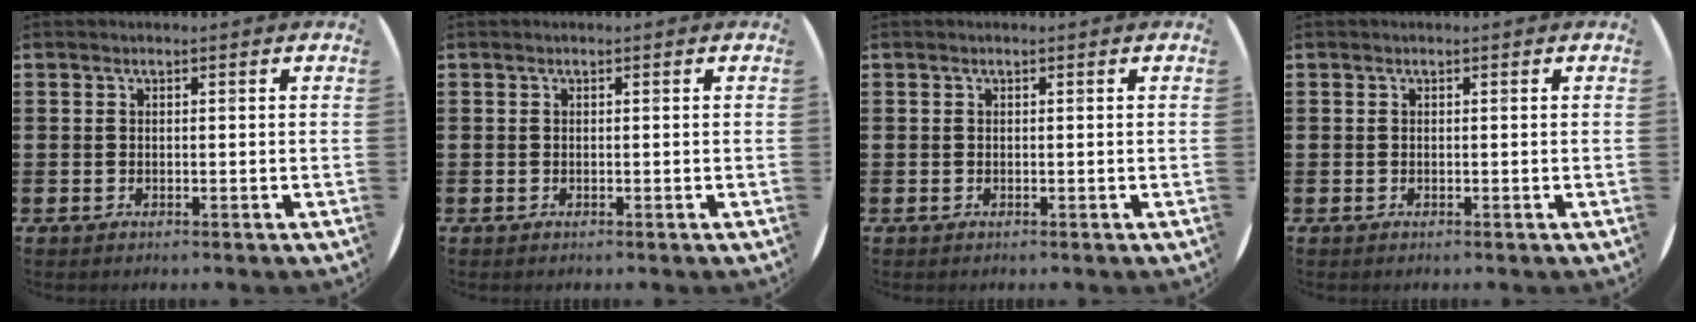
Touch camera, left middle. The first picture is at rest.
{"total": 0.0}
{"total": 0.0}
{"total": 0.0}